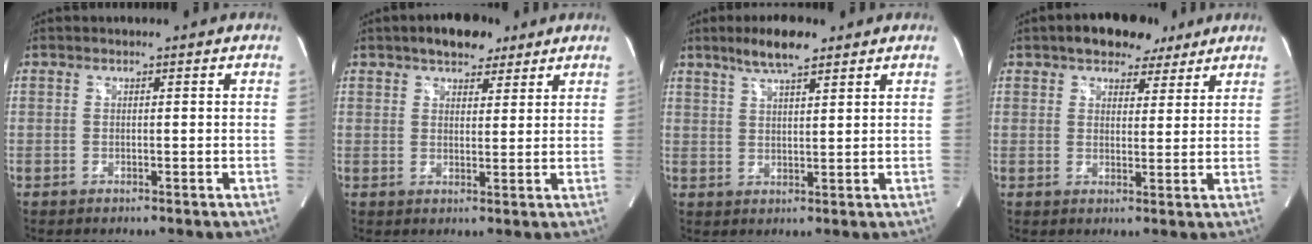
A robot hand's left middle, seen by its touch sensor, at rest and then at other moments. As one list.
[{"total": 6.5, "force": [4.6, 2.9, 3.5], "torque": [-0.052, 0.014, 0.072]}, {"total": 6.5, "force": [4.7, 1.1, 4.4], "torque": [-0.087, 0.008, 0.083]}, {"total": 7.8, "force": [5.6, 4.0, 3.7], "torque": [-0.046, 0.019, 0.084]}]